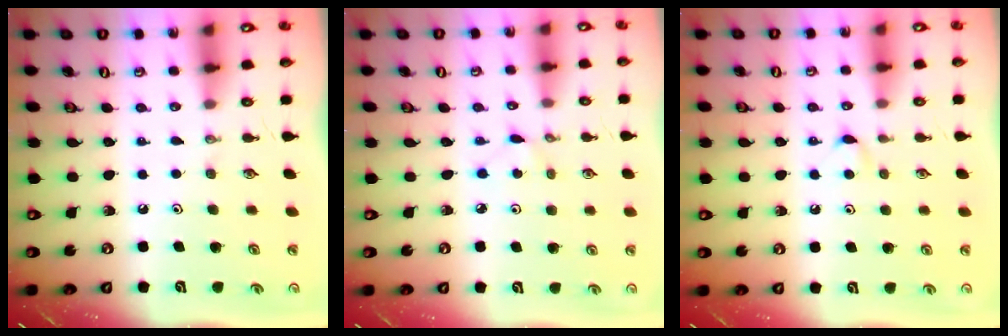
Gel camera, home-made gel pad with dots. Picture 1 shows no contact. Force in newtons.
{"total": 2.0, "press": 2.0, "slide": 0.3}
{"total": 3.6, "press": 3.6, "slide": 0.4}